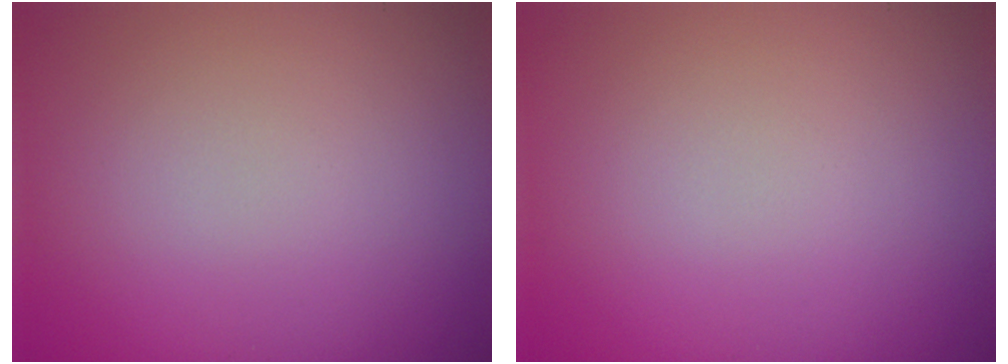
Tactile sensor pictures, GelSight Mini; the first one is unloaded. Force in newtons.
{"total": 0.0}